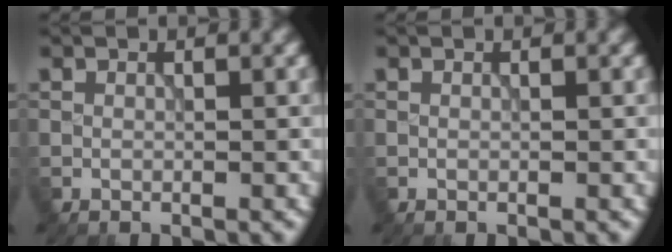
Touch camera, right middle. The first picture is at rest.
{"total": 0.0}